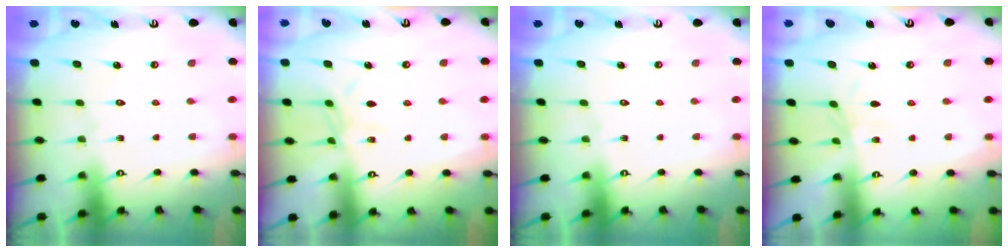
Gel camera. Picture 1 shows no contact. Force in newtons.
{"total": 5.9, "press": 5.9, "slide": 0.7}
{"total": 0.0}
{"total": 1.5, "press": 1.5, "slide": 0.4}